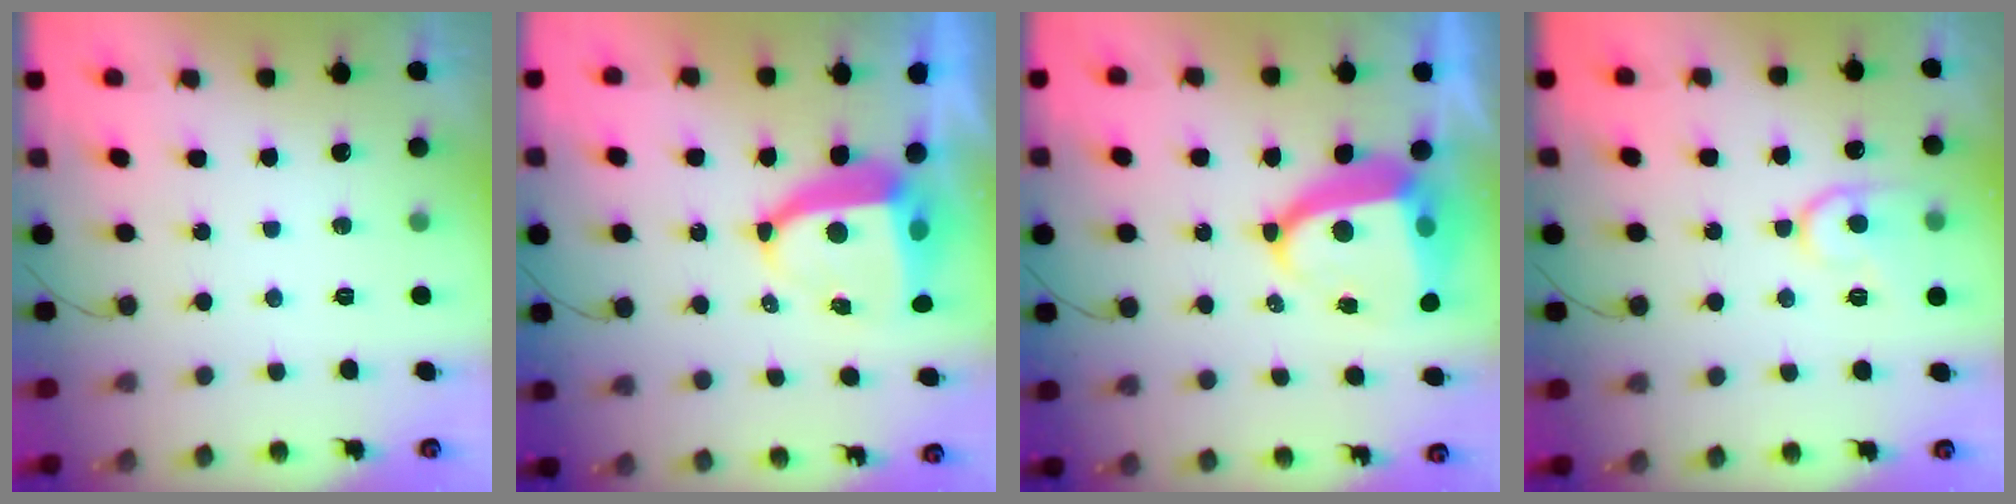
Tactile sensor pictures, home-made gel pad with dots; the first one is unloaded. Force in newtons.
{"total": 10.1, "press": 10.1, "slide": 1.2}
{"total": 10.7, "press": 10.7, "slide": 1.2}
{"total": 11.5, "press": 11.4, "slide": 0.9}